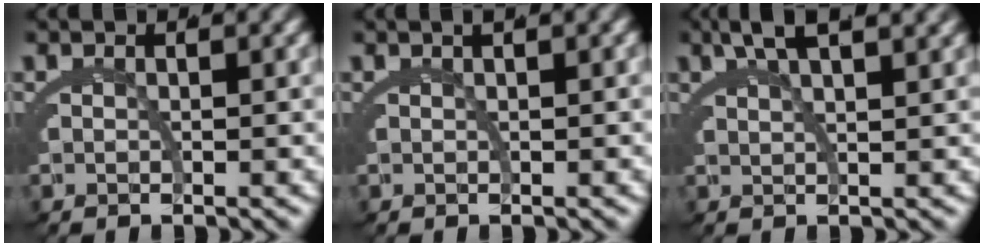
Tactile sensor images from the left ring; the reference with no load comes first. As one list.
[{"total": 0.9, "force": [0.5, -0.3, 0.7], "torque": [0.000, 0.009, 0.008]}, {"total": 3.6, "force": [3.1, -0.7, 1.5], "torque": [-0.023, 0.018, 0.053]}]